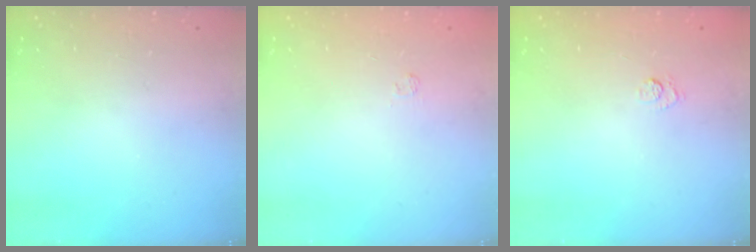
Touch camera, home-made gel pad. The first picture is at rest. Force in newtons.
{"total": 1.7, "press": 1.2, "slide": 1.1}
{"total": 5.6, "press": 5.4, "slide": 1.4}